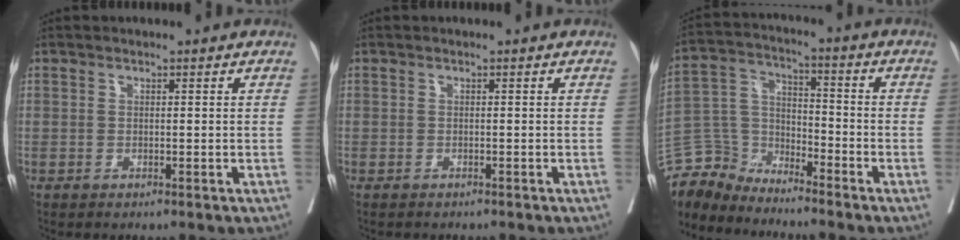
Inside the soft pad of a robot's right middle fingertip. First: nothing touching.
{"total": 2.2, "force": [-2.0, 0.4, 1.0], "torque": [-0.016, -0.002, -0.023]}
{"total": 7.8, "force": [-7.6, 1.5, -0.7], "torque": [0.011, 0.027, -0.156]}